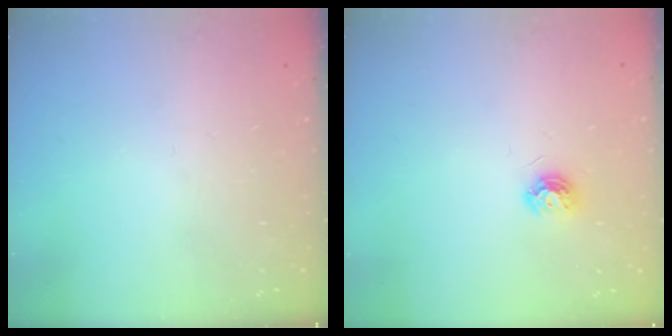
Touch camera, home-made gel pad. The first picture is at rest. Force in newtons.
{"total": 5.9, "press": 5.9, "slide": 0.5}